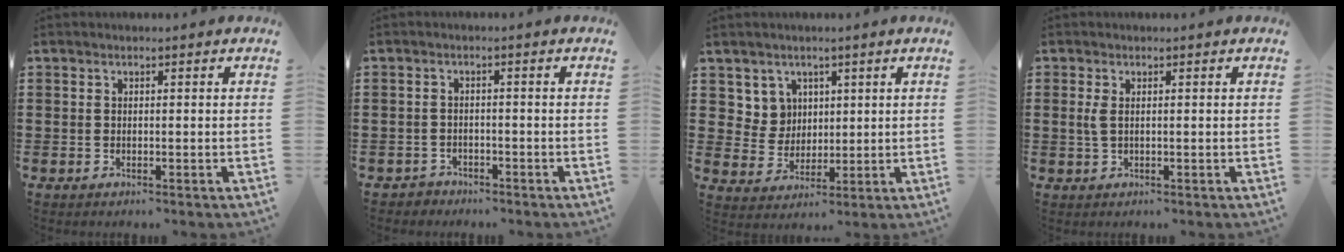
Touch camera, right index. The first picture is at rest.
{"total": 1.6, "force": [-1.5, 0.5, -0.1], "torque": [-0.005, 0.002, -0.035]}
{"total": 5.3, "force": [2.3, 4.7, 1.0], "torque": [-0.036, 0.008, 0.042]}
{"total": 1.8, "force": [0.4, 0.6, 1.7], "torque": [-0.042, 0.000, 0.004]}